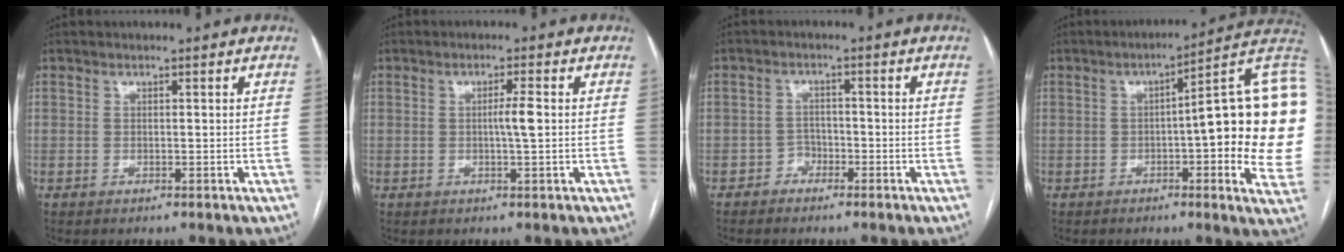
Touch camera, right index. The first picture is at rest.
{"total": 2.6, "force": [0.0, -0.2, 2.6], "torque": [-0.046, -0.001, 0.000]}
{"total": 2.0, "force": [-1.4, 1.3, 0.3], "torque": [-0.002, 0.008, -0.028]}
{"total": 20.6, "force": [0.8, 2.6, 20.4], "torque": [-0.189, 0.030, 0.005]}